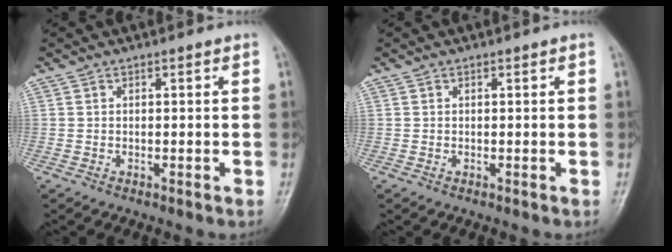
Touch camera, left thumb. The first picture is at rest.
{"total": 0.0}